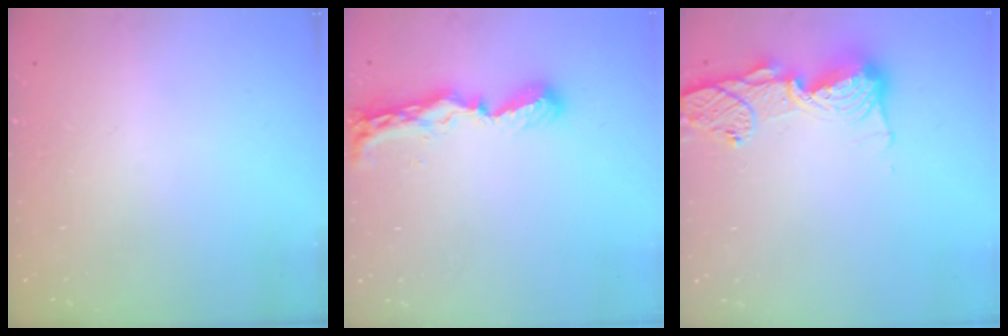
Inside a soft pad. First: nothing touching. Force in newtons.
{"total": 8.8, "press": 8.8, "slide": 0.3}
{"total": 14.3, "press": 14.2, "slide": 1.3}